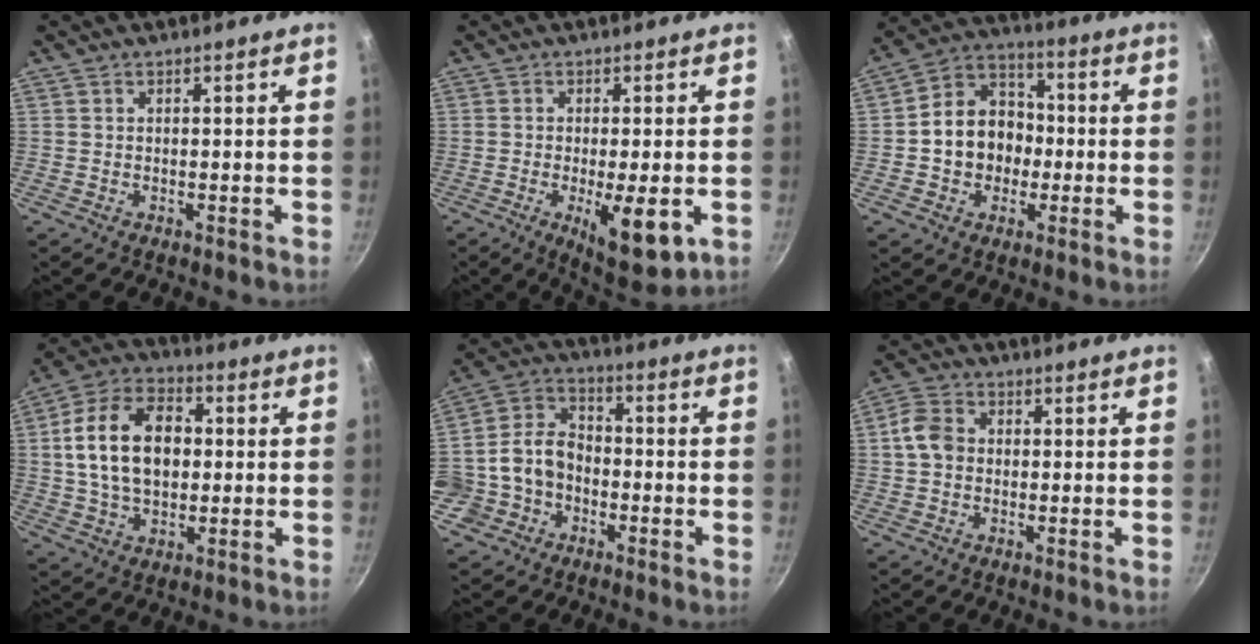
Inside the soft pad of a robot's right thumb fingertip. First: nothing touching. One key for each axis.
{"total": 10.3, "fx": -2.8, "fy": 3.3, "fz": 9.3, "tx": -0.129, "ty": -0.002, "tz": -0.031}
{"total": 12.7, "fx": -1.4, "fy": 10.6, "fz": 6.9, "tx": -0.076, "ty": 0.036, "tz": -0.035}
{"total": 16.3, "fx": 1.4, "fy": 11.0, "fz": 12.0, "tx": -0.180, "ty": 0.022, "tz": 0.013}
{"total": 10.2, "fx": -3.0, "fy": 8.7, "fz": 4.5, "tx": -0.058, "ty": 0.051, "tz": -0.069}
{"total": 5.5, "fx": 0.0, "fy": 4.4, "fz": 3.3, "tx": -0.052, "ty": 0.014, "tz": -0.012}